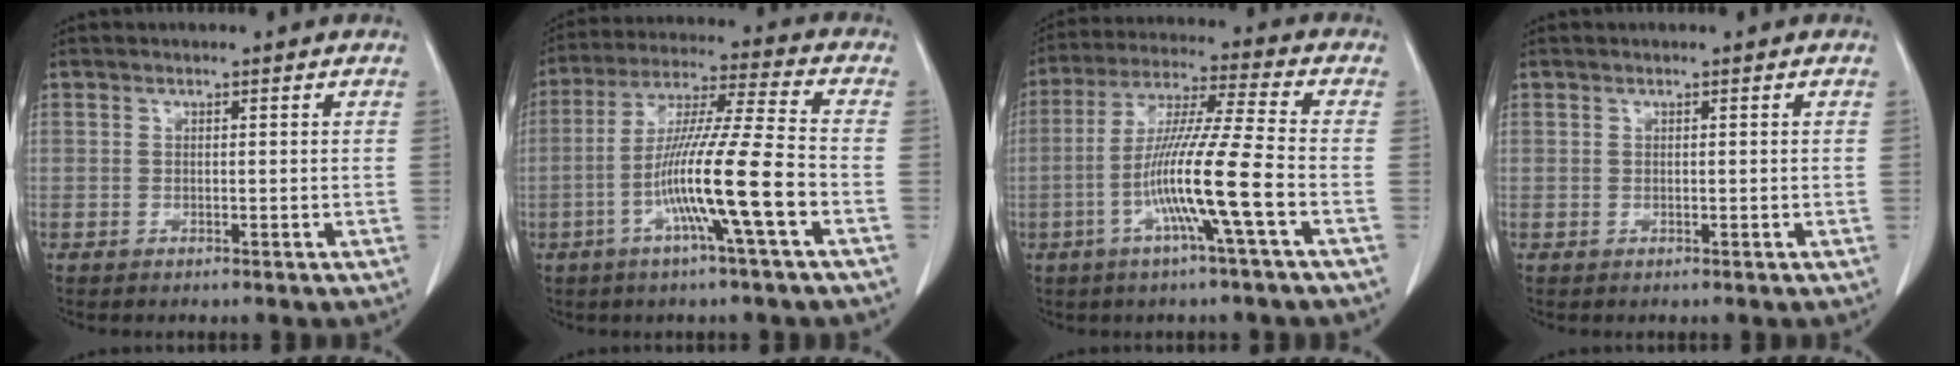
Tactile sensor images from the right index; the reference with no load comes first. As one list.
[{"total": 14.9, "force": [-4.9, -0.6, 14.0], "torque": [-0.264, -0.004, -0.094]}, {"total": 13.6, "force": [-4.3, -0.9, 12.8], "torque": [-0.248, -0.006, -0.087]}, {"total": 0.0}]